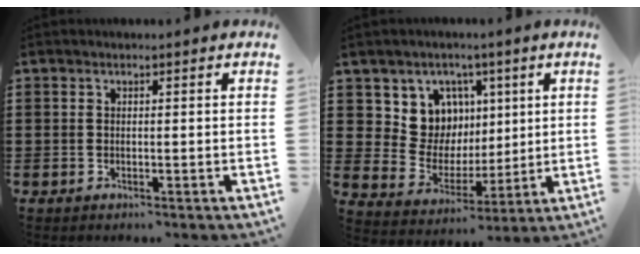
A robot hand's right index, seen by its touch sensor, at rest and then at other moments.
{"total": 8.9, "force": [3.3, 8.1, 1.8], "torque": [-0.069, -0.027, 0.066]}